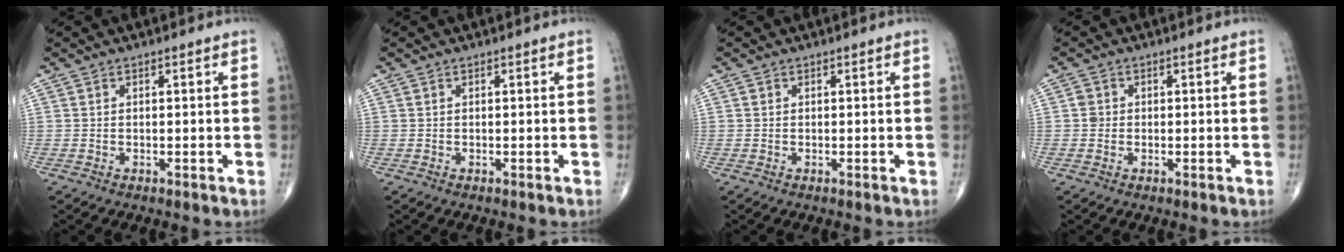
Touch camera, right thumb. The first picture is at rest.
{"total": 0.0}
{"total": 0.0}
{"total": 1.6, "force": [0.0, 1.5, 0.5], "torque": [-0.002, 0.004, -0.001]}